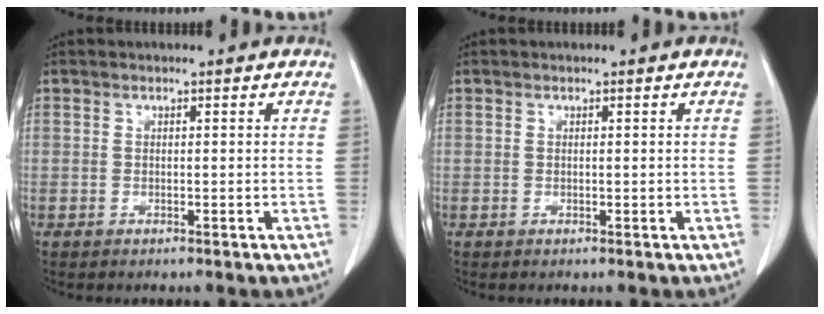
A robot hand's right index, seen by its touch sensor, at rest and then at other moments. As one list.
[{"total": 0.0}]